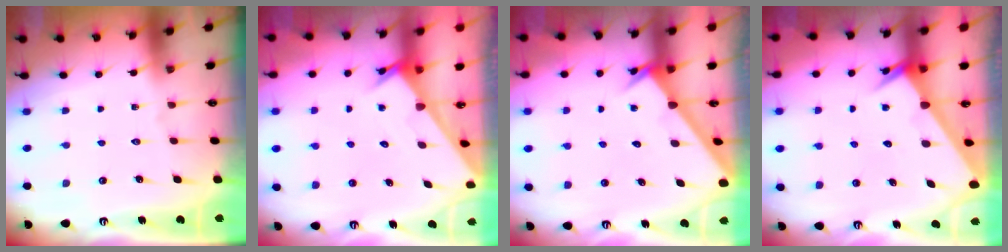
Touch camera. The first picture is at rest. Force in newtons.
{"total": 2.1, "press": 2.1, "slide": 0.1}
{"total": 2.6, "press": 2.6, "slide": 0.1}
{"total": 2.5, "press": 2.5, "slide": 0.1}